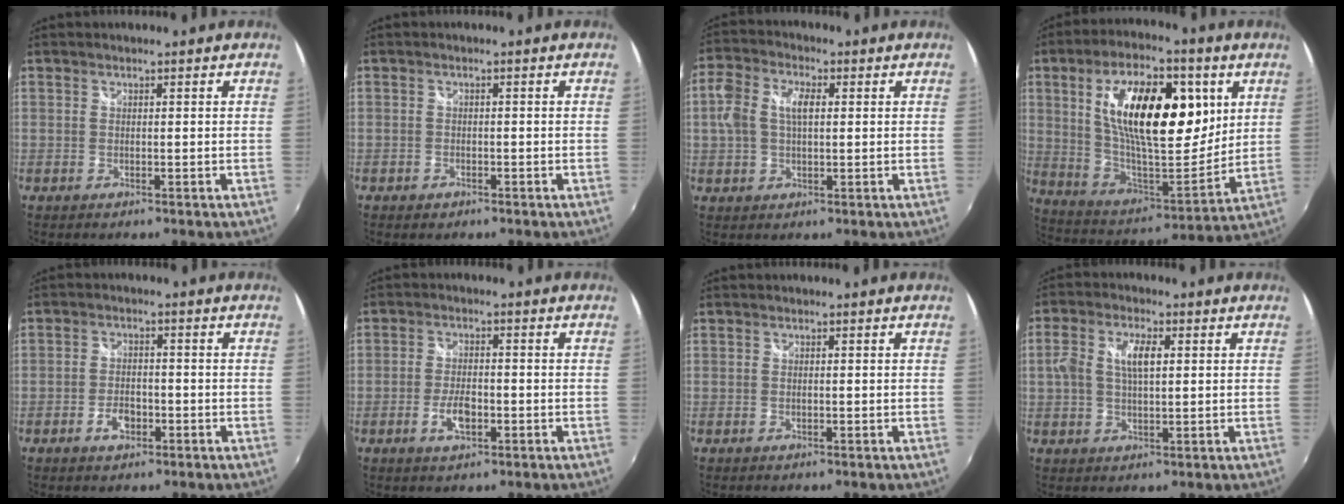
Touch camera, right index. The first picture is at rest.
{"total": 1.6, "force": [-1.0, 1.2, 0.4], "torque": [-0.010, 0.001, -0.014]}
{"total": 7.5, "force": [1.0, 4.3, 6.1], "torque": [-0.125, 0.021, 0.018]}
{"total": 23.9, "force": [7.0, 10.5, 20.3], "torque": [-0.354, 0.004, 0.122]}
{"total": 4.1, "force": [-2.0, 2.4, 2.6], "torque": [-0.055, 0.004, -0.033]}
{"total": 5.0, "force": [-1.9, 2.3, 4.0], "torque": [-0.083, 0.001, -0.032]}
{"total": 0.0}
{"total": 6.7, "force": [1.1, 3.0, 5.8], "torque": [-0.110, 0.013, 0.023]}